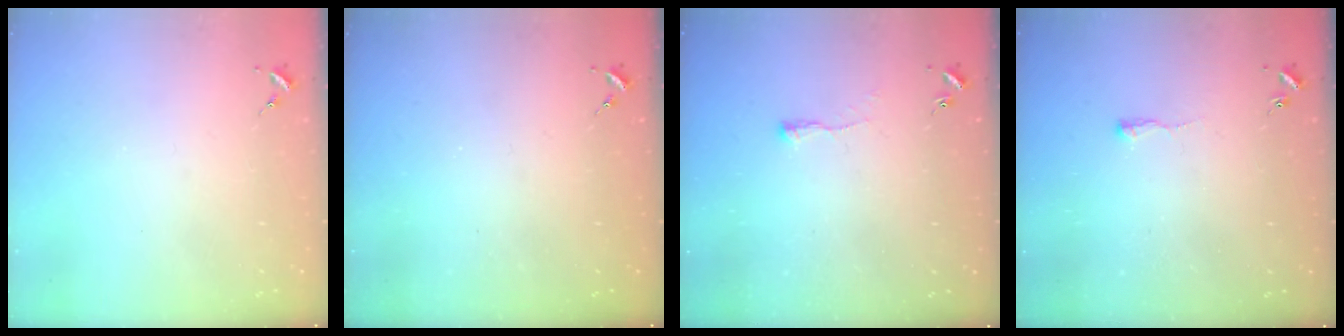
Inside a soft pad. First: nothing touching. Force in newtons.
{"total": 0.0}
{"total": 3.5, "press": 3.5, "slide": 0.7}
{"total": 2.8, "press": 2.7, "slide": 0.6}